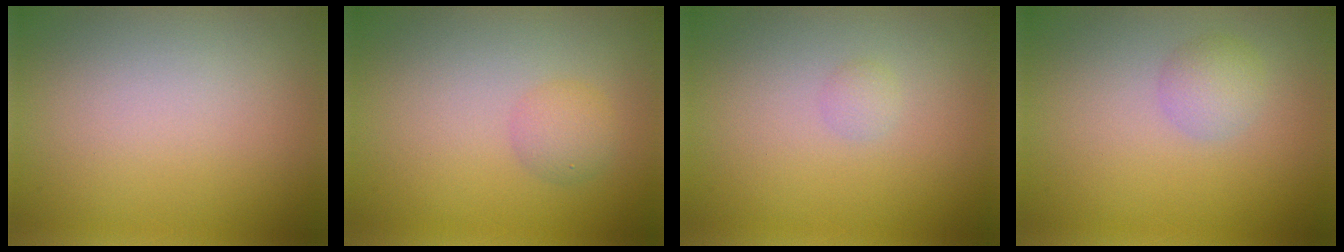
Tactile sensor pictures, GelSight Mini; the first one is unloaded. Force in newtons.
{"total": 1.6, "press": 1.6, "slide": 0.1}
{"total": 0.7, "press": 0.7, "slide": 0.0}
{"total": 1.8, "press": 1.8, "slide": 0.0}